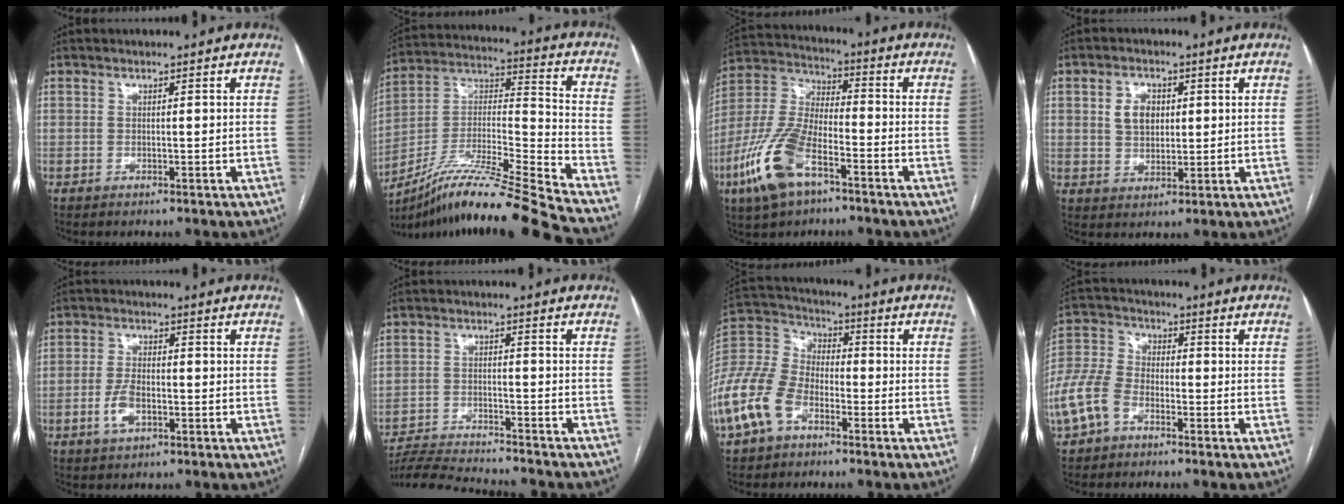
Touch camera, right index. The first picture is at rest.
{"total": 21.1, "force": [-17.8, -2.1, 11.1], "torque": [-0.209, -0.005, -0.319]}
{"total": 14.1, "force": [-7.2, 5.5, 10.7], "torque": [-0.249, -0.003, -0.139]}
{"total": 5.0, "force": [1.3, 3.5, 3.2], "torque": [-0.060, 0.008, 0.030]}
{"total": 4.8, "force": [-1.7, 2.2, 3.8], "torque": [-0.081, 0.001, -0.029]}
{"total": 13.9, "force": [-13.1, 0.7, 4.8], "torque": [-0.079, -0.013, -0.199]}
{"total": 16.4, "force": [-8.0, 10.2, 10.0], "torque": [-0.267, 0.013, -0.163]}
{"total": 8.4, "force": [-4.3, 5.0, 5.2], "torque": [-0.143, 0.007, -0.089]}